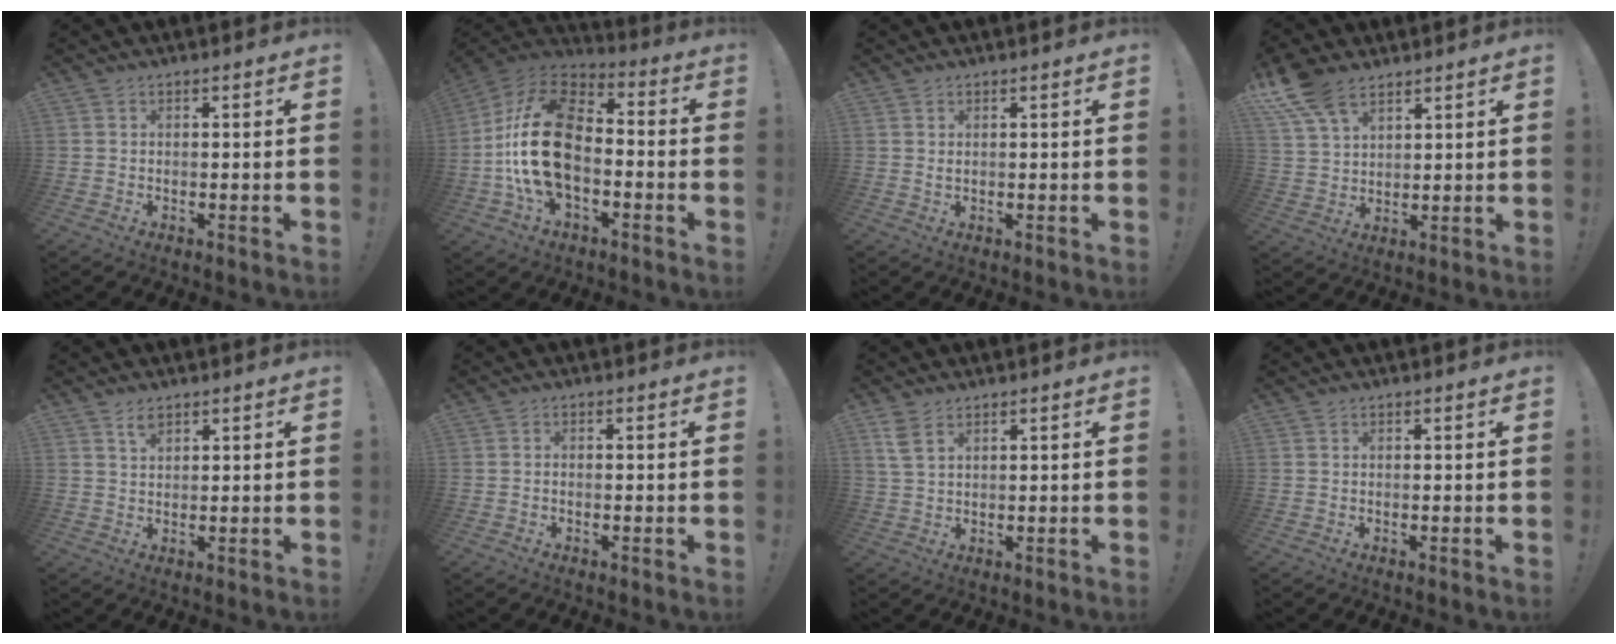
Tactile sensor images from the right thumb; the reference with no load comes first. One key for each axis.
{"total": 23.7, "fx": -2.6, "fy": 14.5, "fz": 18.6, "tx": -0.361, "ty": 0.035, "tz": -0.034}
{"total": 0.8, "fx": 0.5, "fy": 0.3, "fz": 0.6, "tx": -0.007, "ty": -0.002, "tz": 0.009}
{"total": 11.4, "fx": 7.9, "fy": 5.8, "fz": 5.9, "tx": -0.121, "ty": -0.038, "tz": 0.152}
{"total": 2.6, "fx": 1.9, "fy": 1.1, "fz": 1.5, "tx": -0.015, "ty": -0.009, "tz": 0.030}
{"total": 0.8, "fx": -0.7, "fy": 0.2, "fz": 0.4, "tx": -0.012, "ty": 0.003, "tz": -0.012}
{"total": 4.9, "fx": 2.8, "fy": 2.4, "fz": 3.2, "tx": -0.061, "ty": -0.008, "tz": 0.056}
{"total": 0.0}